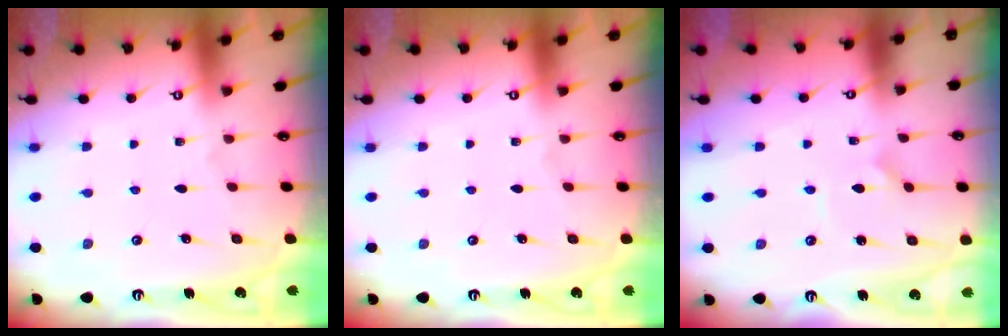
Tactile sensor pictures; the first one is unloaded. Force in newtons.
{"total": 0.0}
{"total": 2.1, "press": 2.1, "slide": 0.5}